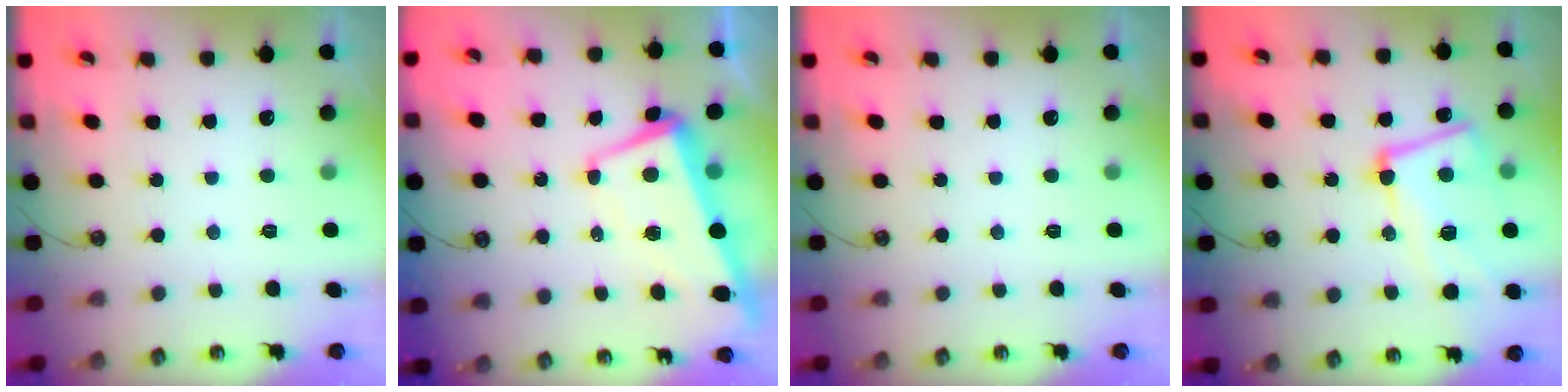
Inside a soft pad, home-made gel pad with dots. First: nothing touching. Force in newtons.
{"total": 1.6, "press": 0.1, "slide": 1.6}
{"total": 0.0}
{"total": 9.9, "press": 9.7, "slide": 2.0}